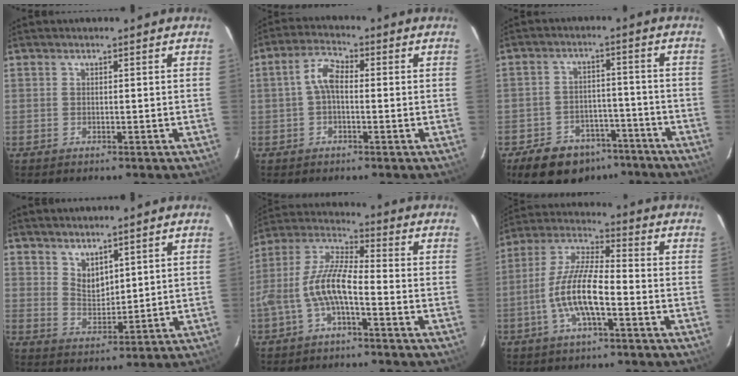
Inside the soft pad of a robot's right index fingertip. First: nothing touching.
{"total": 4.4, "force": [-0.3, 2.2, 3.8], "torque": [-0.080, 0.018, -0.007]}
{"total": 14.0, "force": [-10.1, 8.1, 5.4], "torque": [-0.129, 0.015, -0.130]}
{"total": 4.8, "force": [3.7, 2.2, 2.0], "torque": [-0.028, -0.006, 0.074]}
{"total": 9.3, "force": [-3.4, 2.6, 8.2], "torque": [-0.185, 0.013, -0.063]}
{"total": 11.5, "force": [-3.9, 2.8, 10.5], "torque": [-0.221, 0.000, -0.075]}